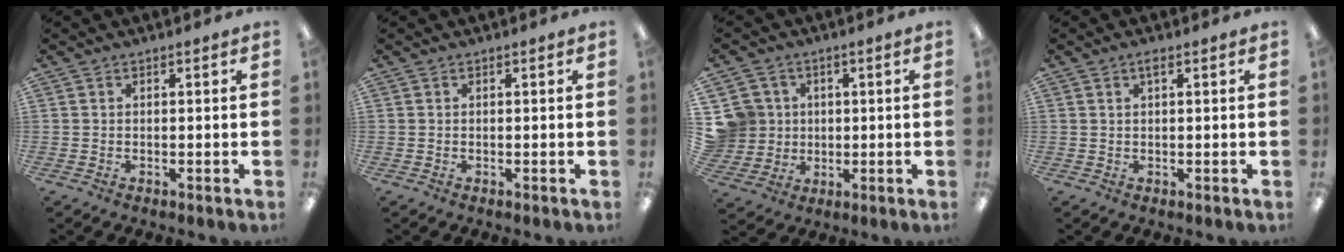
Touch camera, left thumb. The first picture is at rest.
{"total": 0.0}
{"total": 8.4, "force": [1.7, 8.2, 0.8], "torque": [-0.038, 0.005, 0.044]}
{"total": 1.7, "force": [0.8, 0.4, 1.5], "torque": [-0.031, 0.004, 0.012]}